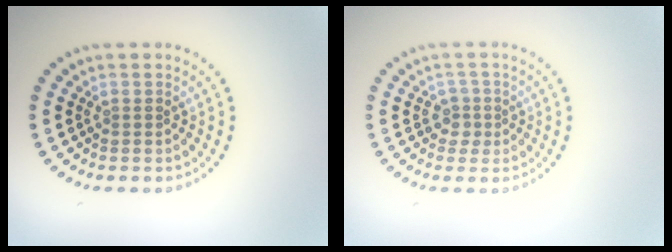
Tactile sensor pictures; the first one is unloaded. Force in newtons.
{"total": 1.7, "press": 1.3, "slide": 1.0}